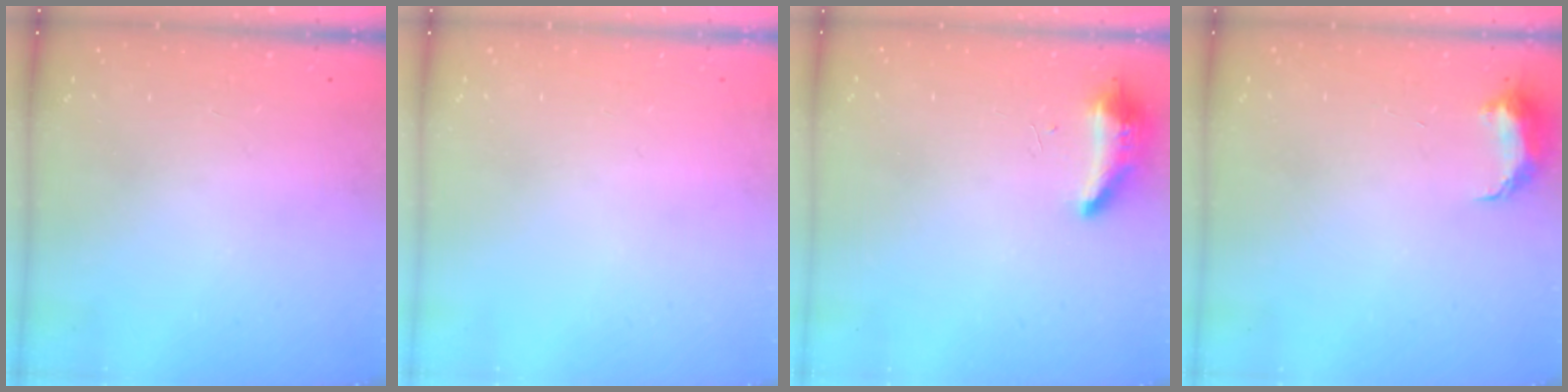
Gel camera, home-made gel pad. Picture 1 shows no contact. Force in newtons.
{"total": 2.8, "press": 2.2, "slide": 1.7}
{"total": 8.5, "press": 8.4, "slide": 1.6}
{"total": 7.0, "press": 6.9, "slide": 0.6}